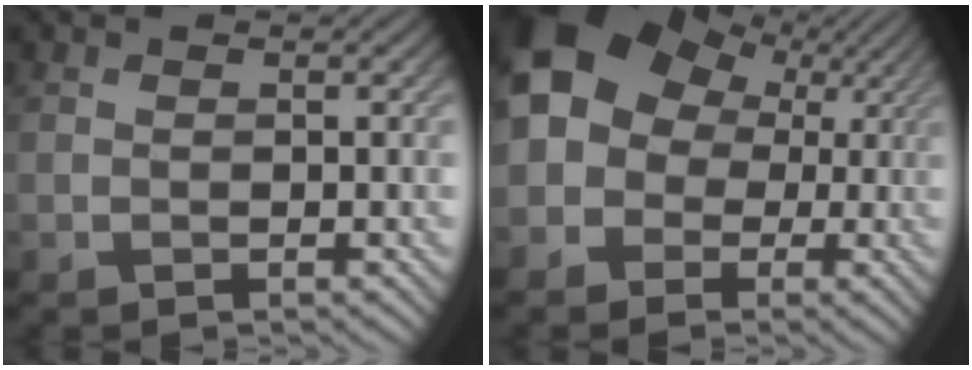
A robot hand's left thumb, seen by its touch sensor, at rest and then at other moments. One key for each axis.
{"total": 12.1, "fx": 2.3, "fy": 10.5, "fz": 5.6, "tx": -0.131, "ty": 0.007, "tz": 0.024}